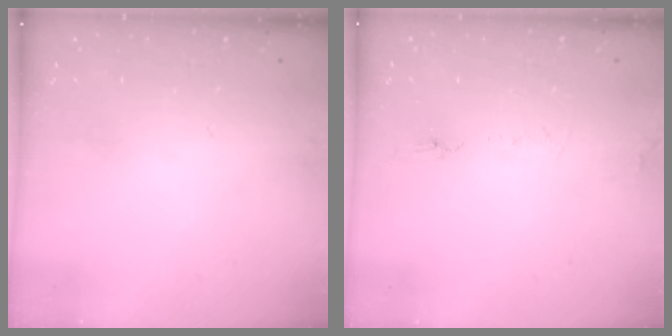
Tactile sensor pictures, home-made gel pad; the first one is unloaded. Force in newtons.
{"total": 7.5, "press": 7.4, "slide": 0.8}